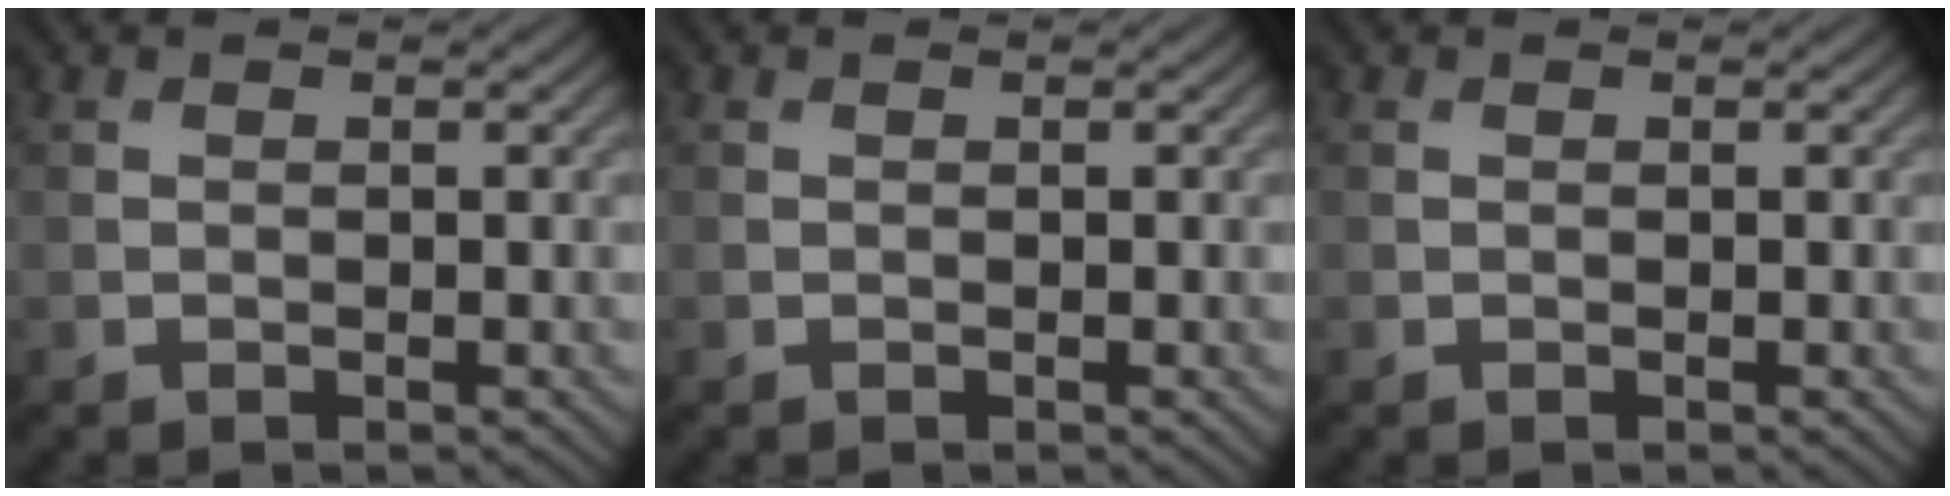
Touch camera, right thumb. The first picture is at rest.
{"total": 0.0}
{"total": 0.0}